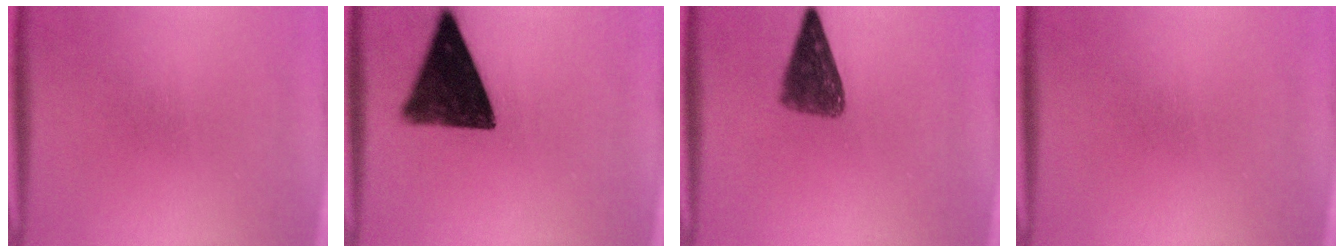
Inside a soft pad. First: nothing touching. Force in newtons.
{"total": 13.9}
{"total": 6.6}
{"total": 0.0}